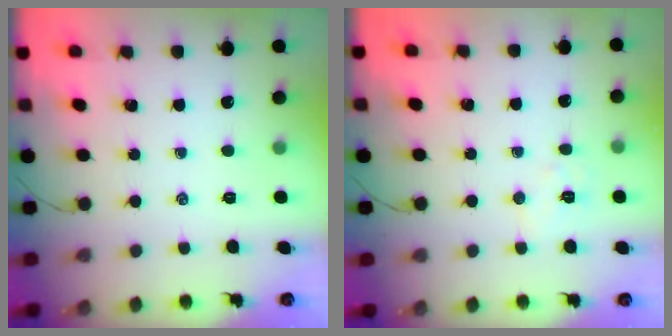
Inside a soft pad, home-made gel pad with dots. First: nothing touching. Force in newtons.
{"total": 5.6, "press": 5.5, "slide": 1.1}